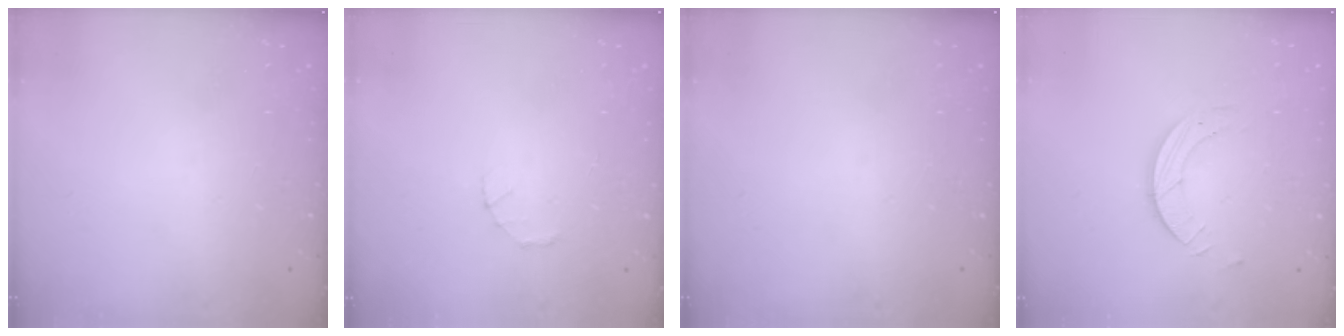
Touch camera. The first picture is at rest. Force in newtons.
{"total": 1.4, "press": 1.3, "slide": 0.3}
{"total": 0.0}
{"total": 4.2, "press": 4.2, "slide": 0.3}